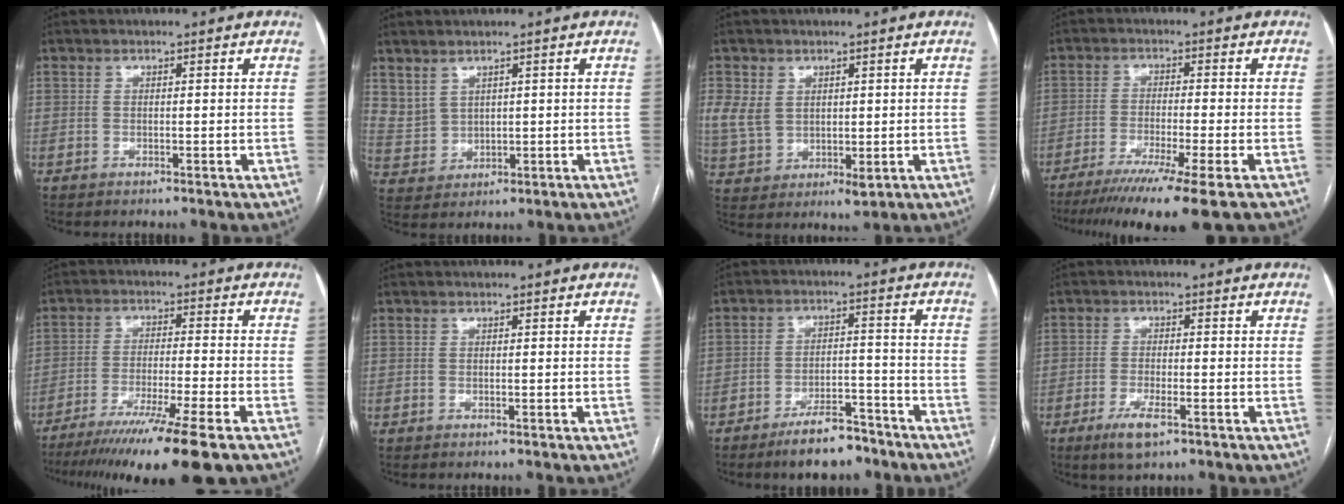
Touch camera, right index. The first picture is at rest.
{"total": 4.4, "force": [2.9, 3.0, 1.4], "torque": [-0.033, 0.002, 0.074]}
{"total": 7.9, "force": [2.0, 6.1, 4.6], "torque": [-0.101, 0.000, 0.056]}
{"total": 12.6, "force": [-9.1, -1.1, 8.6], "torque": [-0.136, -0.037, -0.143]}
{"total": 16.2, "force": [-11.8, -0.6, 11.0], "torque": [-0.161, -0.046, -0.188]}
{"total": 0.0}
{"total": 7.7, "force": [-5.9, 2.7, 4.0], "torque": [-0.066, 0.004, -0.096]}
{"total": 4.6, "force": [-2.6, 1.1, 3.6], "torque": [-0.074, -0.006, -0.044]}